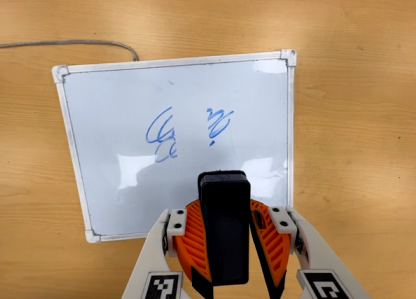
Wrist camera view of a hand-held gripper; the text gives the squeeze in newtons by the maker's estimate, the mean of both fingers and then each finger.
{"total": 9.5, "left": 9.1, "right": 9.9}